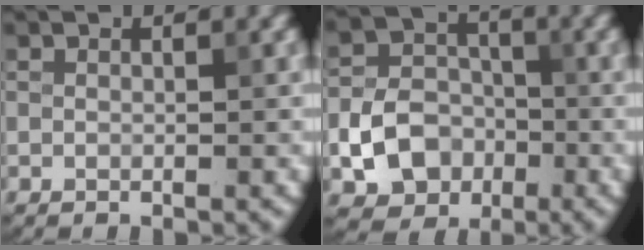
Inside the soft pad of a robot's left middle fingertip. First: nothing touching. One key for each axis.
{"total": 5.6, "fx": -1.9, "fy": 4.5, "fz": 2.7, "tx": -0.045, "ty": -0.002, "tz": -0.035}